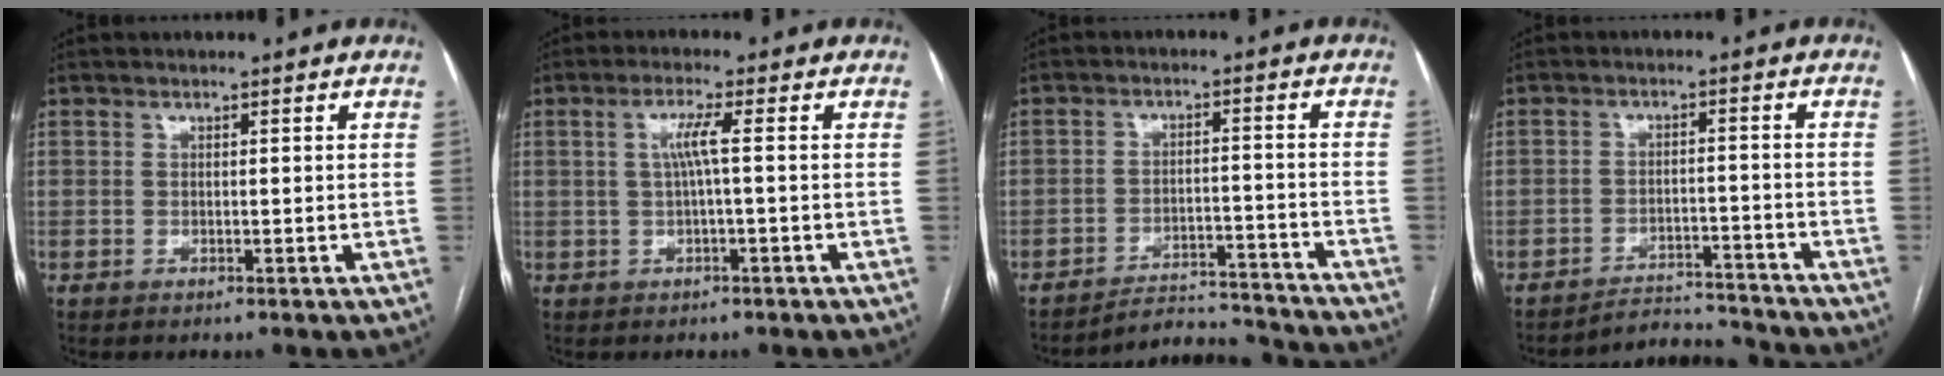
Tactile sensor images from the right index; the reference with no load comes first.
{"total": 3.2, "force": [0.2, -0.5, 3.1], "torque": [-0.063, 0.008, 0.006]}
{"total": 9.6, "force": [-9.6, -0.1, -0.4], "torque": [0.009, 0.019, -0.143]}
{"total": 6.5, "force": [-6.4, -0.4, -1.2], "torque": [0.019, 0.011, -0.103]}